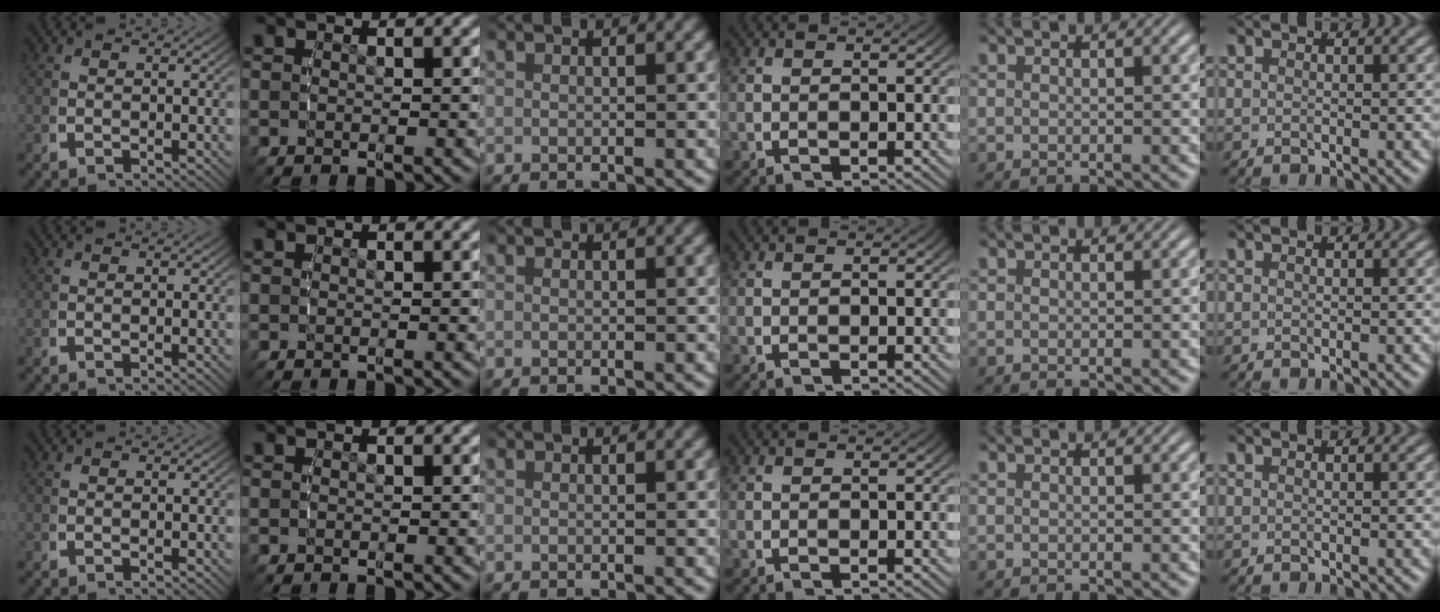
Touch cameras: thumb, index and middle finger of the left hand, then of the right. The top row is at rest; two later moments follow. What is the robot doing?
{"motion": "reach", "object": "paper"}